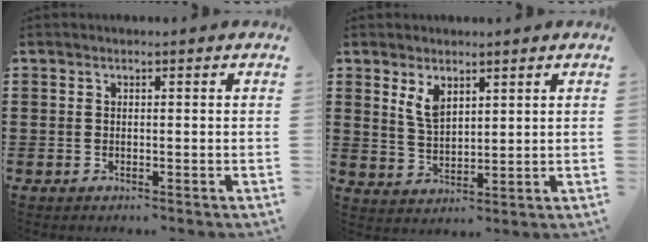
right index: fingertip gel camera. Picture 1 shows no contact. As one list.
[{"total": 4.2, "force": [2.5, 2.0, 2.6], "torque": [-0.059, 0.006, 0.046]}]